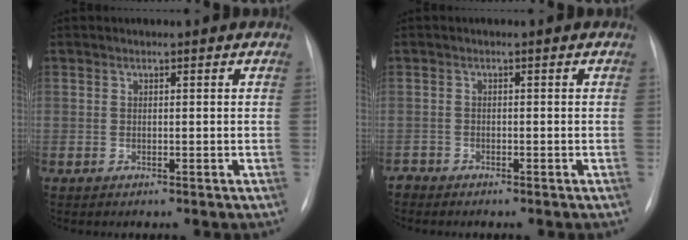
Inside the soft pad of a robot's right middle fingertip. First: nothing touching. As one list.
[{"total": 1.1, "force": [-1.1, 0.3, -0.3], "torque": [0.008, -0.001, -0.018]}]